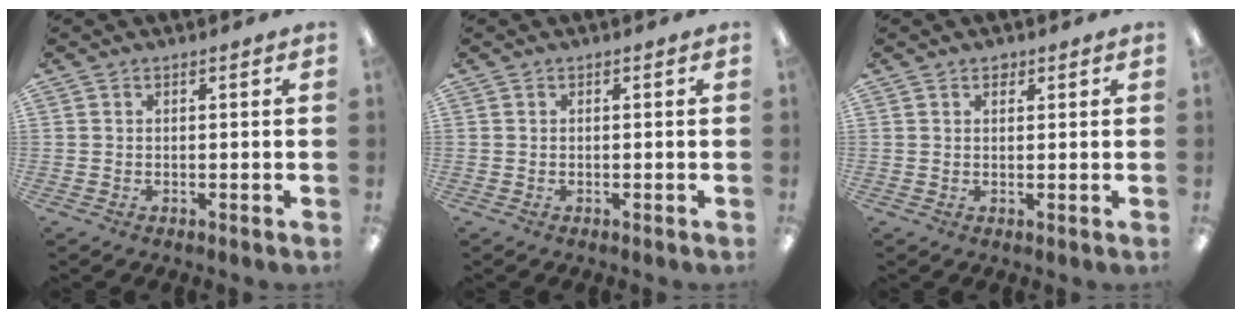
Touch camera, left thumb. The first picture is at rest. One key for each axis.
{"total": 0.0}
{"total": 1.4, "fx": 1.1, "fy": 0.7, "fz": 0.5, "tx": -0.003, "ty": -0.003, "tz": 0.018}